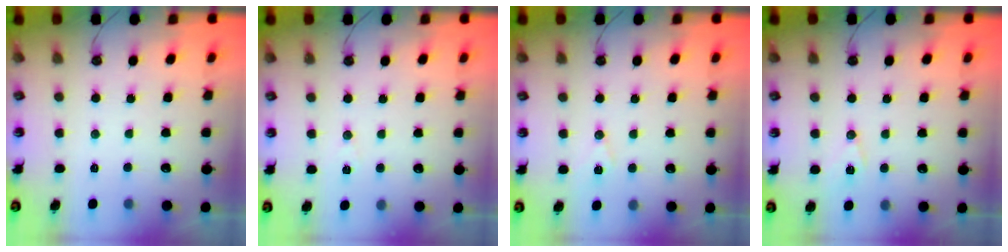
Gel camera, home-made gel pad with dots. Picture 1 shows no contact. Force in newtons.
{"total": 5.9, "press": 3.7, "slide": 4.5}
{"total": 7.7, "press": 6.6, "slide": 4.0}
{"total": 7.4, "press": 6.7, "slide": 3.2}